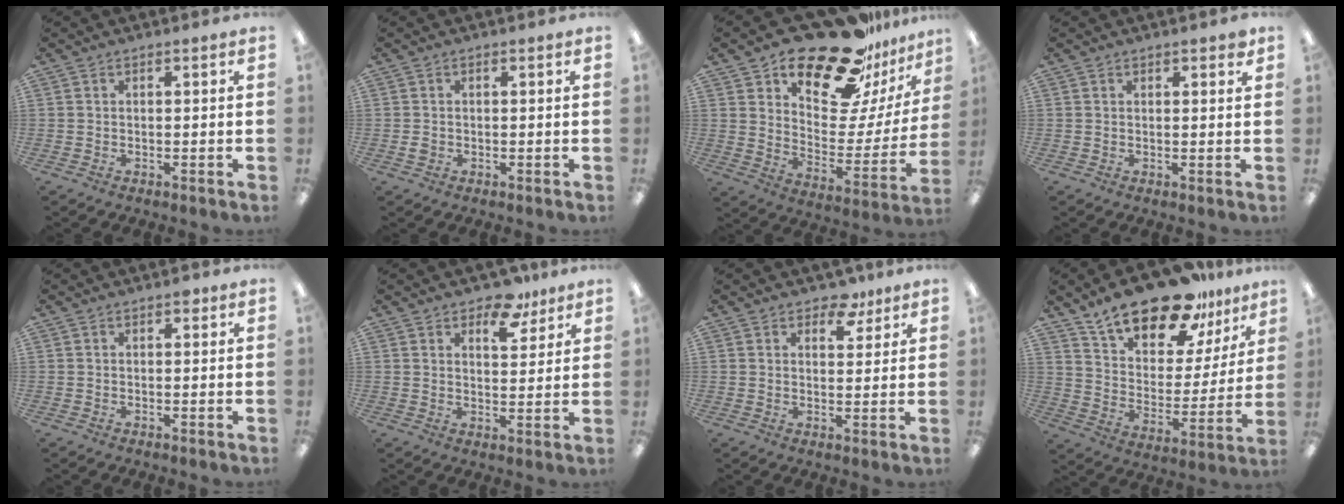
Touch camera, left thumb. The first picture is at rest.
{"total": 1.2, "force": [-0.1, 1.1, 0.5], "torque": [-0.009, 0.004, -0.004]}
{"total": 23.1, "force": [18.5, 9.2, 10.2], "torque": [-0.155, -0.129, 0.316]}
{"total": 1.4, "force": [1.2, 0.4, 0.6], "torque": [-0.004, -0.003, 0.020]}
{"total": 1.0, "force": [0.5, 0.6, 0.6], "torque": [-0.006, -0.001, 0.008]}
{"total": 8.6, "force": [6.3, 4.2, 4.0], "torque": [-0.032, -0.040, 0.105]}
{"total": 6.0, "force": [4.4, 3.3, 2.4], "torque": [-0.019, -0.019, 0.075]}
{"total": 20.0, "force": [16.3, 7.9, 8.5], "torque": [-0.146, -0.114, 0.287]}